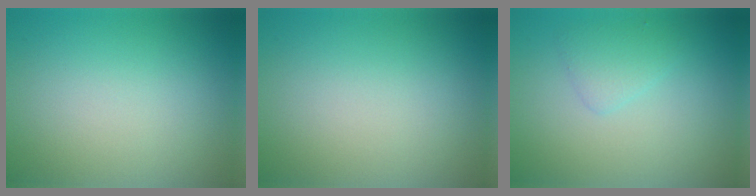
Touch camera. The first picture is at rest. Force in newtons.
{"total": 0.0}
{"total": 1.6, "press": 1.6, "slide": 0.1}